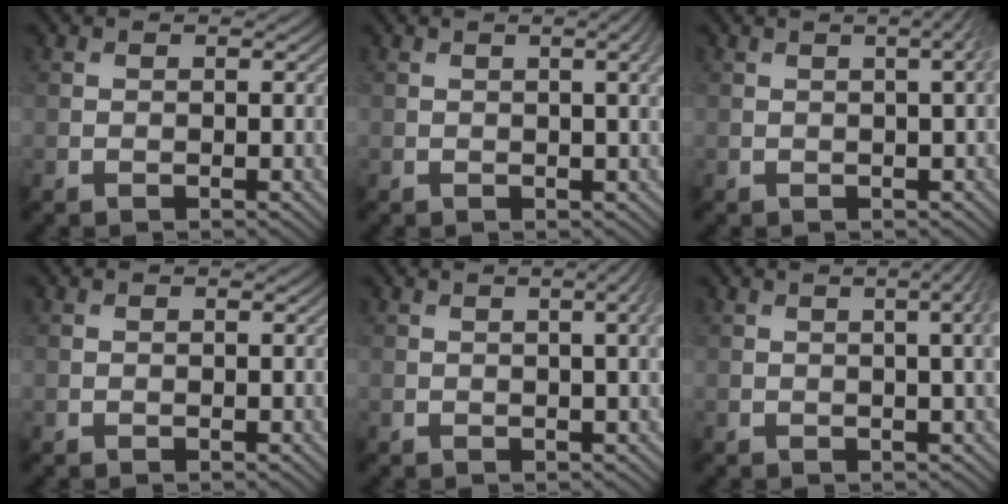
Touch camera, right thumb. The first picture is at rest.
{"total": 3.1, "force": [0.8, 0.6, 2.9], "torque": [-0.037, 0.008, 0.011]}
{"total": 3.0, "force": [0.7, 0.7, 2.8], "torque": [-0.031, 0.016, 0.002]}
{"total": 0.0}
{"total": 3.3, "force": [0.8, 0.7, 3.2], "torque": [-0.039, 0.012, 0.010]}
{"total": 4.4, "force": [0.9, 1.0, 4.2], "torque": [-0.049, 0.016, 0.008]}